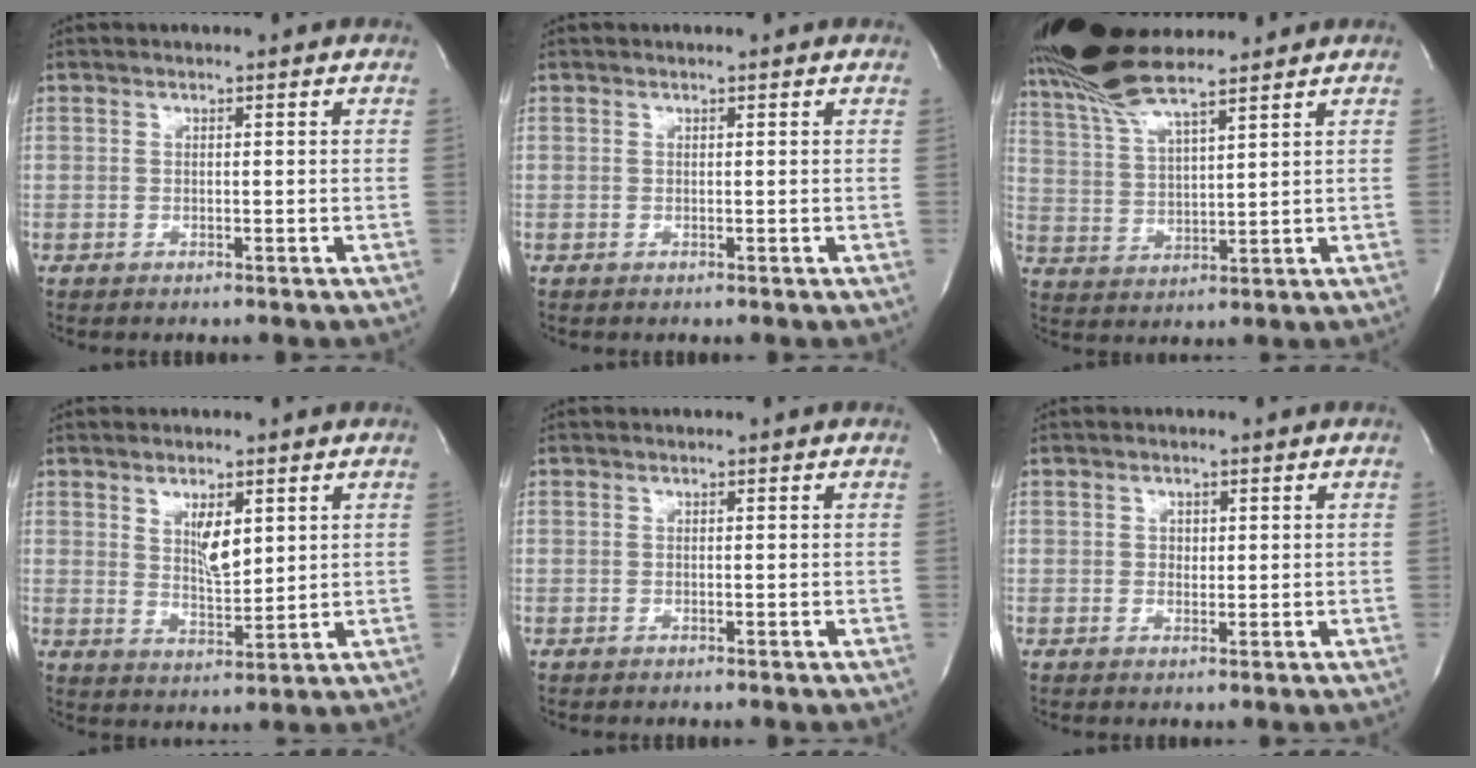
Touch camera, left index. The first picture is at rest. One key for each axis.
{"total": 0.0}
{"total": 11.2, "fx": 9.8, "fy": 1.2, "fz": 5.5, "tx": -0.117, "ty": 0.014, "tz": 0.191}
{"total": 5.2, "fx": 1.9, "fy": 2.0, "fz": 4.4, "tx": -0.084, "ty": -0.008, "tz": 0.039}
{"total": 0.0}
{"total": 1.6, "fx": 0.2, "fy": 1.3, "fz": 0.8, "tx": -0.012, "ty": -0.006, "tz": 0.002}